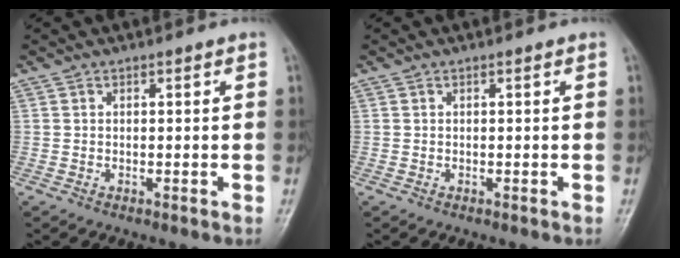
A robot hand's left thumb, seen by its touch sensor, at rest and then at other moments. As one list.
[{"total": 0.0}]